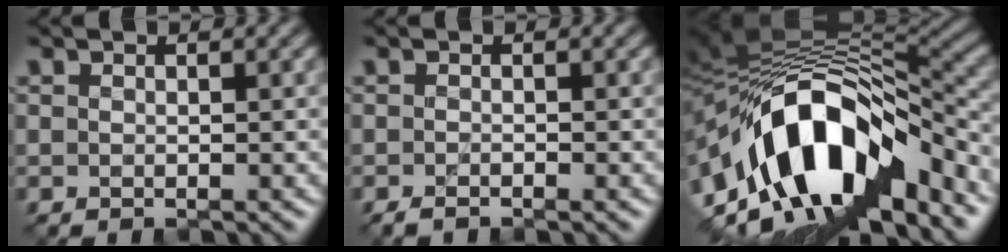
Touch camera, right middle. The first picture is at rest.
{"total": 0.9, "force": [-0.7, 0.1, 0.5], "torque": [-0.013, -0.001, -0.015]}
{"total": 13.5, "force": [-5.3, 7.1, 10.1], "torque": [-0.161, 0.009, -0.092]}